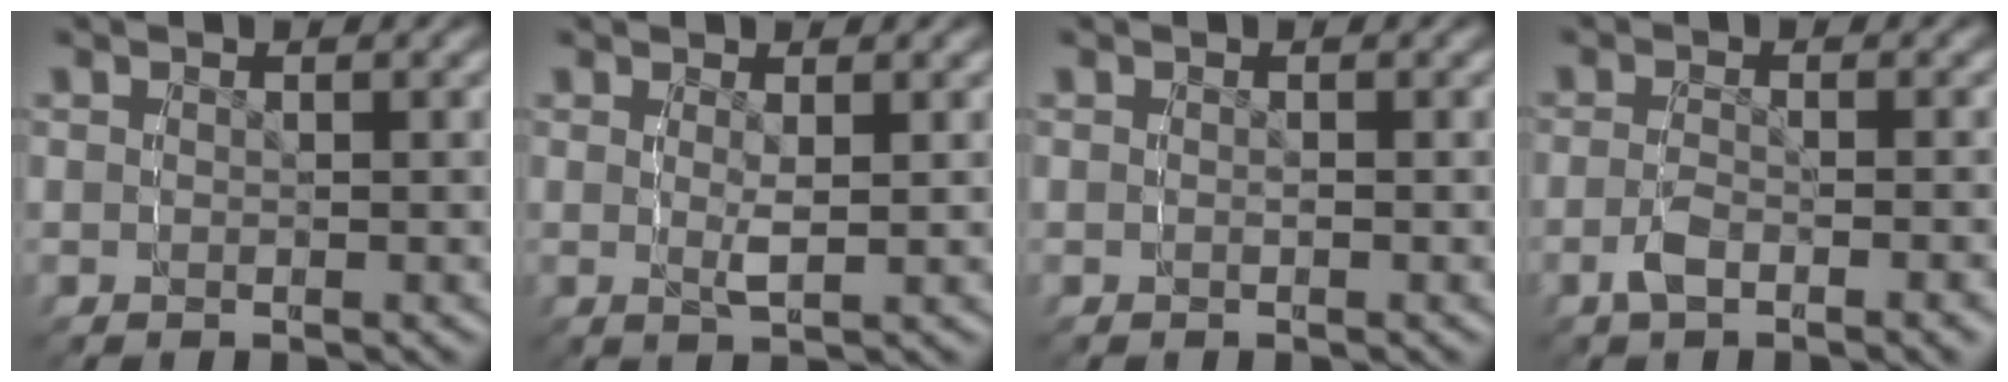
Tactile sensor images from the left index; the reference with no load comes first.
{"total": 1.4, "force": [0.5, -0.4, 1.3], "torque": [-0.028, -0.011, 0.013]}
{"total": 0.0}
{"total": 2.0, "force": [-1.3, 0.0, 1.5], "torque": [-0.033, -0.004, -0.021]}